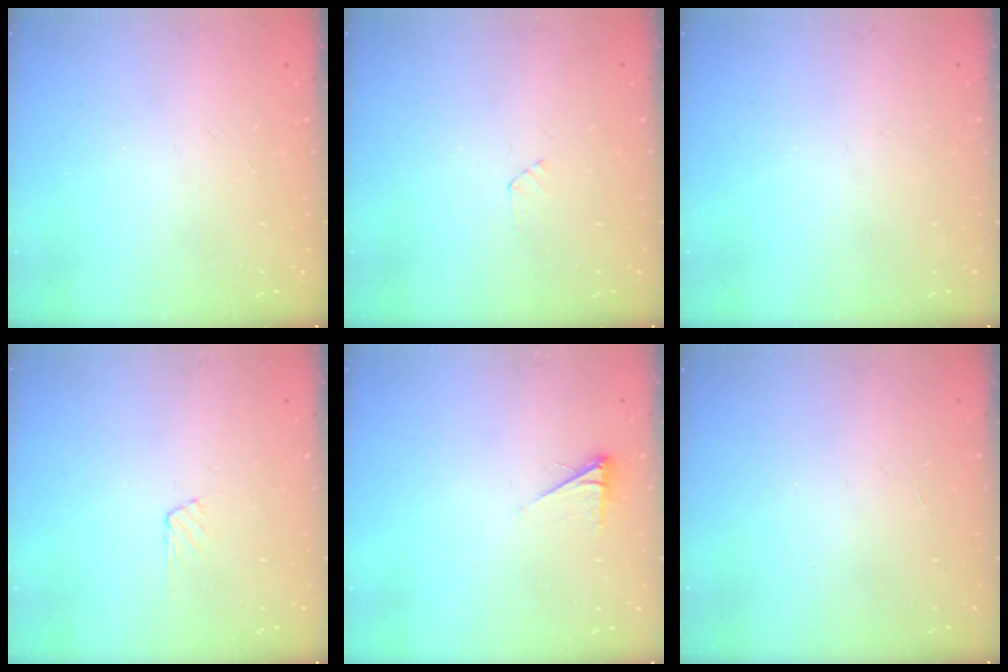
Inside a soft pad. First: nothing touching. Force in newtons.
{"total": 2.4, "press": 2.4, "slide": 0.3}
{"total": 0.0}
{"total": 5.4, "press": 5.4, "slide": 0.6}
{"total": 2.6, "press": 2.6, "slide": 0.4}
{"total": 0.0}